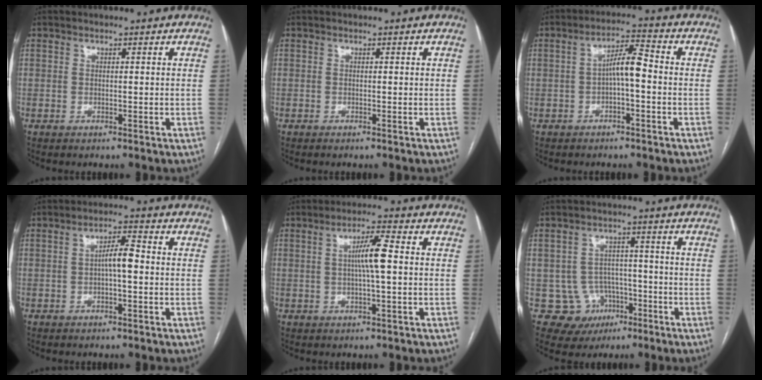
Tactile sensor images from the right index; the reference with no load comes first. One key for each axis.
{"total": 0.0}
{"total": 5.3, "fx": -0.6, "fy": 1.1, "fz": 5.2, "tx": -0.086, "ty": 0.022, "tz": -0.011}
{"total": 4.0, "fx": -0.2, "fy": 0.8, "fz": 3.9, "tx": -0.066, "ty": 0.013, "tz": -0.005}
{"total": 5.5, "fx": 0.4, "fy": 0.3, "fz": 5.5, "tx": -0.096, "ty": 0.010, "tz": 0.006}
{"total": 7.8, "fx": -2.6, "fy": 7.3, "fz": 0.7, "tx": -0.003, "ty": 0.015, "tz": -0.029}